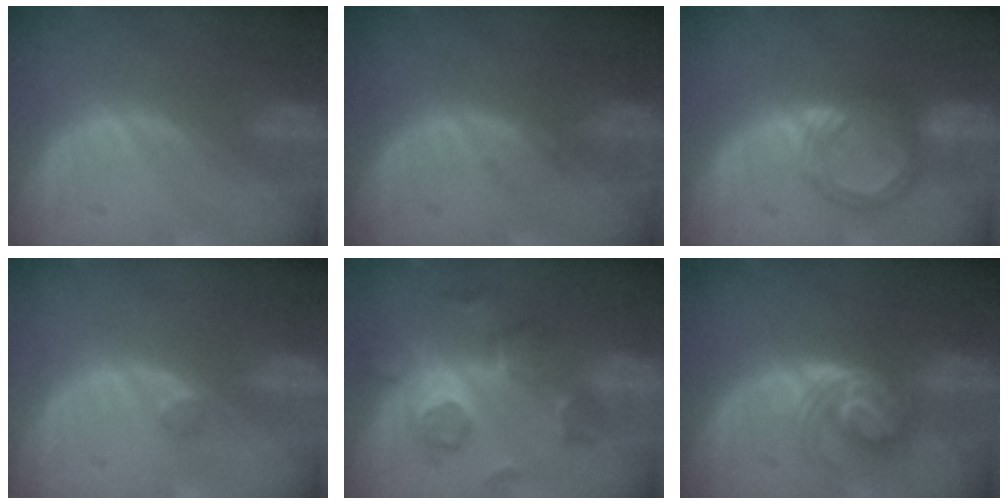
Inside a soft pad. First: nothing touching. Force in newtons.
{"total": 0.8, "press": 0.8, "slide": 0.1}
{"total": 5.3, "press": 5.1, "slide": 1.5}
{"total": 1.2, "press": 1.0, "slide": 0.7}
{"total": 8.1, "press": 7.4, "slide": 3.3}
{"total": 5.7, "press": 5.4, "slide": 1.9}